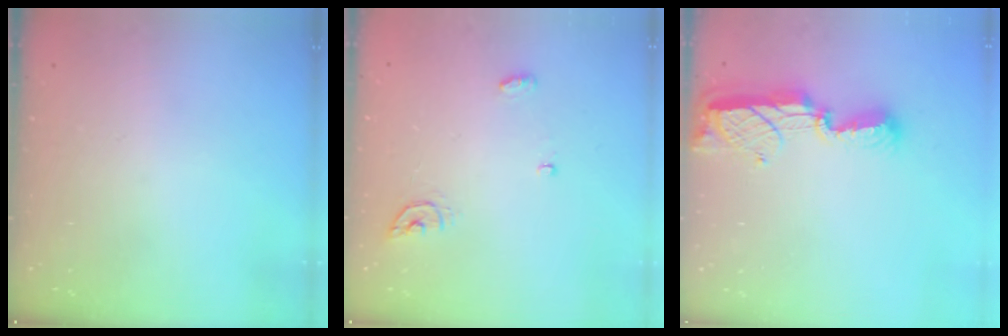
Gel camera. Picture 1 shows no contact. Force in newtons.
{"total": 4.8, "press": 4.8, "slide": 0.4}
{"total": 9.9, "press": 9.7, "slide": 2.0}